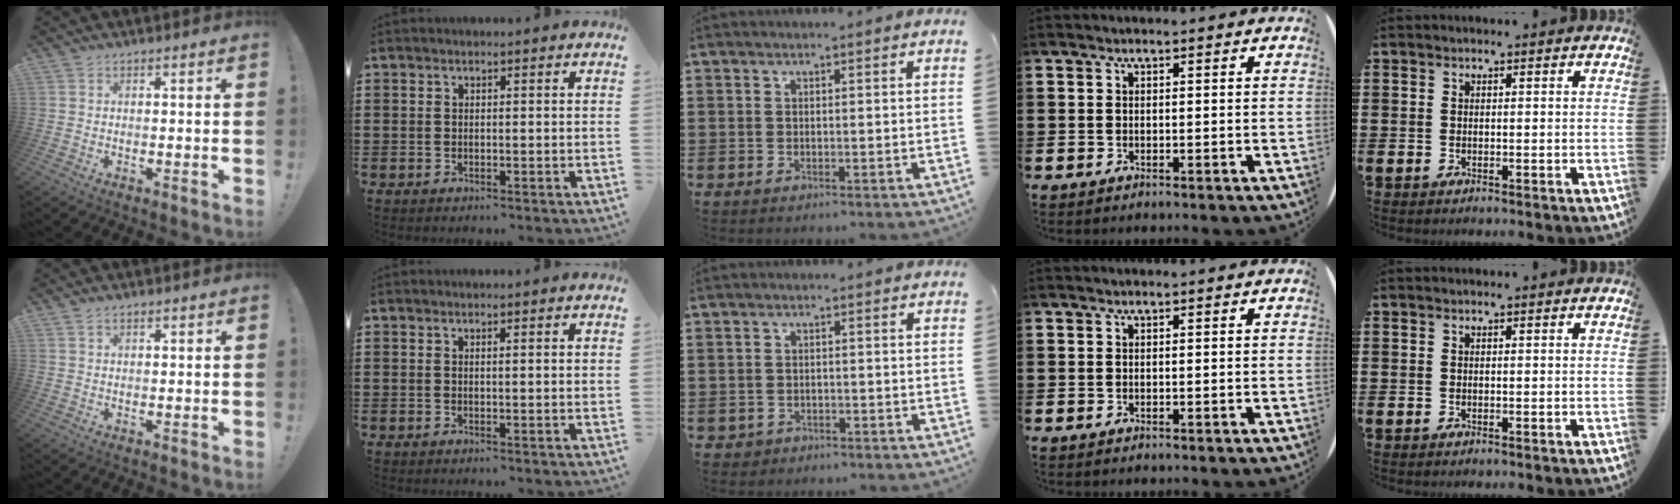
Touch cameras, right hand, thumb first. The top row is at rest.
{"thumb": {"total": 1.4, "force": [0.9, 0.6, 0.8], "torque": [-0.011, -0.001, 0.016]}, "index": {"total": 0.7, "force": [0.3, -0.2, 0.6], "torque": [-0.012, -0.002, 0.006]}, "middle": {"total": 1.0, "force": [-0.8, 0.5, 0.0], "torque": [-0.005, -0.001, -0.019]}}